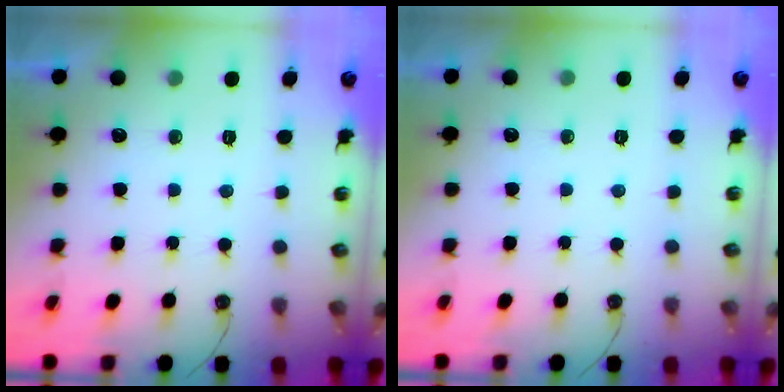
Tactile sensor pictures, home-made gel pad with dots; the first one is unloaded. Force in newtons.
{"total": 0.0}